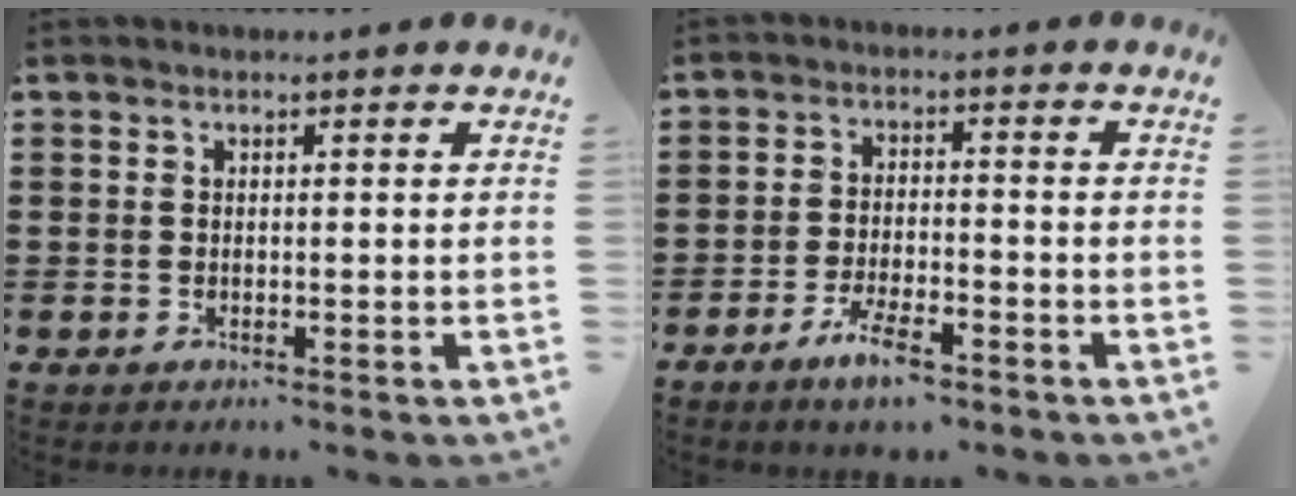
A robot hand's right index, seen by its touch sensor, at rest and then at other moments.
{"total": 5.4, "force": [-3.7, 1.3, 3.7], "torque": [-0.080, -0.004, -0.070]}